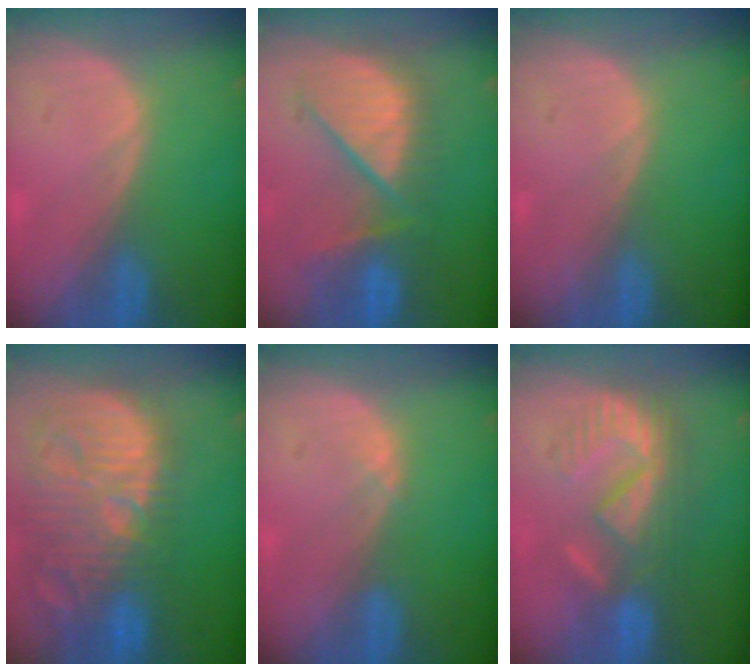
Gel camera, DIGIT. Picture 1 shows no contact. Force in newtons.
{"total": 9.7, "press": 9.3, "slide": 3.0}
{"total": 0.0}
{"total": 15.2, "press": 13.2, "slide": 7.4}
{"total": 0.7, "press": 0.6, "slide": 0.4}
{"total": 8.4, "press": 8.2, "slide": 1.9}